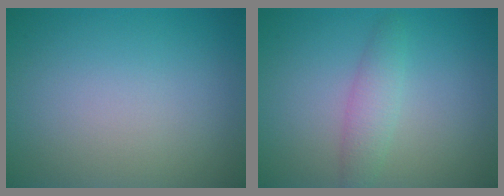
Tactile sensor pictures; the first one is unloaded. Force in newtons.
{"total": 2.2, "press": 2.2, "slide": 0.0}